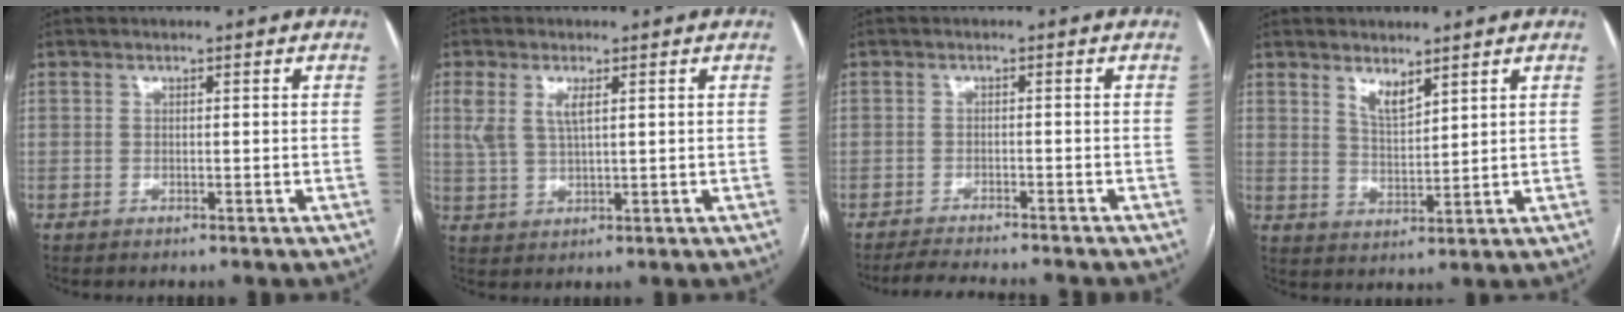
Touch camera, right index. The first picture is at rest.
{"total": 4.7, "force": [1.8, 1.6, 4.0], "torque": [-0.092, 0.010, 0.044]}
{"total": 7.0, "force": [-6.6, 0.6, 2.4], "torque": [-0.032, -0.013, -0.100]}
{"total": 4.0, "force": [3.0, 1.2, 2.4], "torque": [-0.046, -0.011, 0.060]}